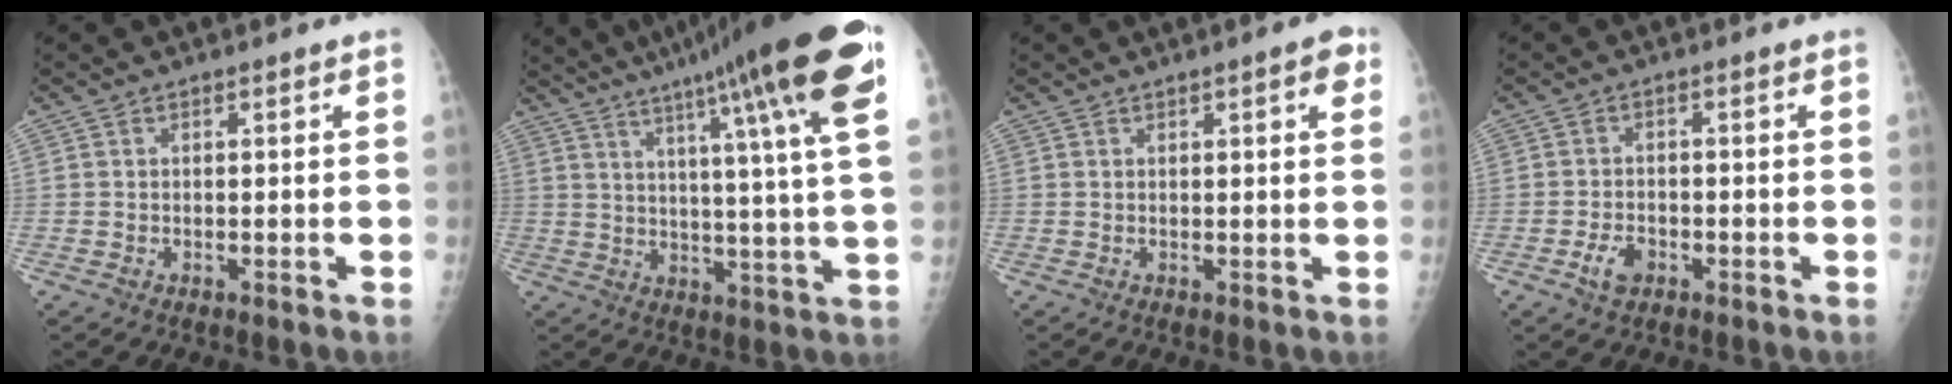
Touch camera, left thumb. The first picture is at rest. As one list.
[{"total": 23.7, "force": [13.5, 1.5, 19.5], "torque": [-0.285, -0.029, 0.180]}, {"total": 3.3, "force": [1.5, 0.7, 2.8], "torque": [-0.031, -0.001, 0.016]}, {"total": 3.7, "force": [-1.8, 2.3, 2.3], "torque": [-0.038, 0.009, -0.030]}]